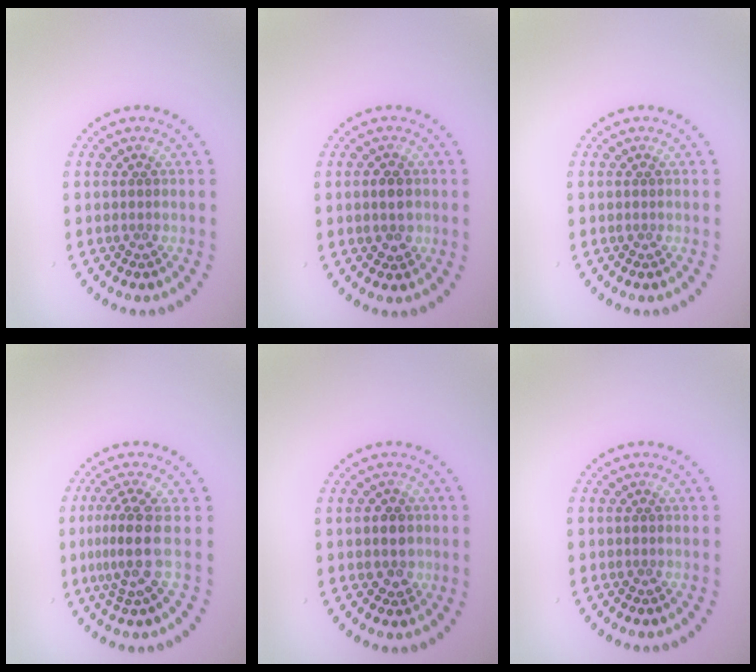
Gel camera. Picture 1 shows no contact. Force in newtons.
{"total": 2.1, "press": 2.0, "slide": 0.7}
{"total": 0.0}
{"total": 3.4, "press": 2.4, "slide": 2.4}
{"total": 2.0, "press": 1.9, "slide": 0.8}
{"total": 0.0}